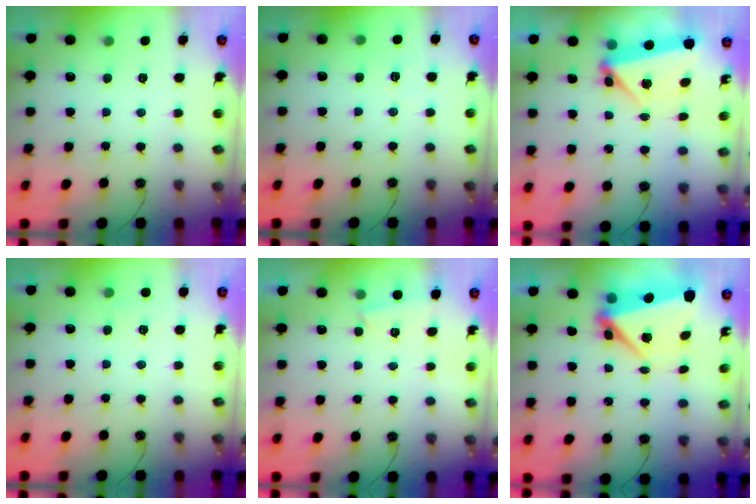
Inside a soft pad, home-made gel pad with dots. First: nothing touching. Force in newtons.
{"total": 2.6, "press": 2.5, "slide": 0.8}
{"total": 5.7, "press": 5.7, "slide": 0.7}
{"total": 2.3, "press": 2.3, "slide": 0.4}
{"total": 4.8, "press": 1.5, "slide": 4.6}
{"total": 7.2, "press": 7.0, "slide": 1.8}